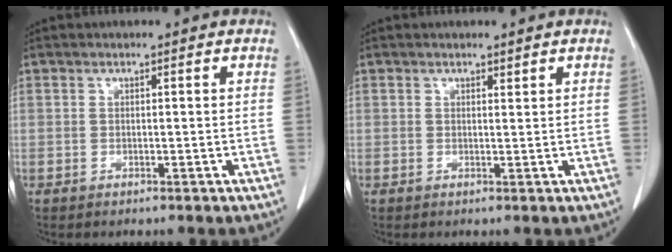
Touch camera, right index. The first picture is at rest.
{"total": 0.6, "force": [0.6, 0.1, 0.2], "torque": [-0.006, -0.006, 0.008]}